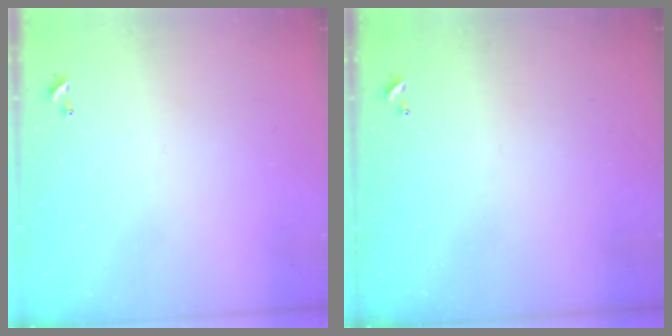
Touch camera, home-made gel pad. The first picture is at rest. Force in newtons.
{"total": 0.0}